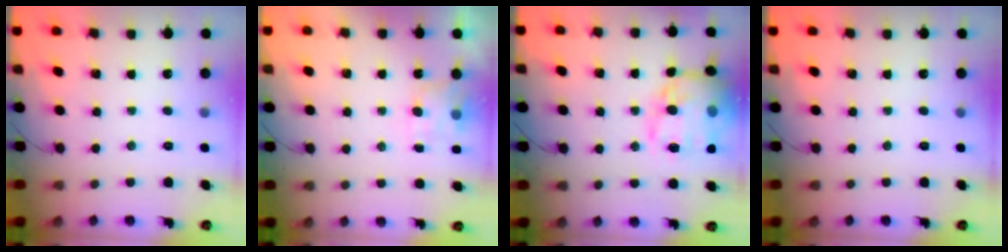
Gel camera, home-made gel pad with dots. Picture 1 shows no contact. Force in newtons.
{"total": 4.8, "press": 4.6, "slide": 1.2}
{"total": 20.7, "press": 20.6, "slide": 2.2}
{"total": 0.0}